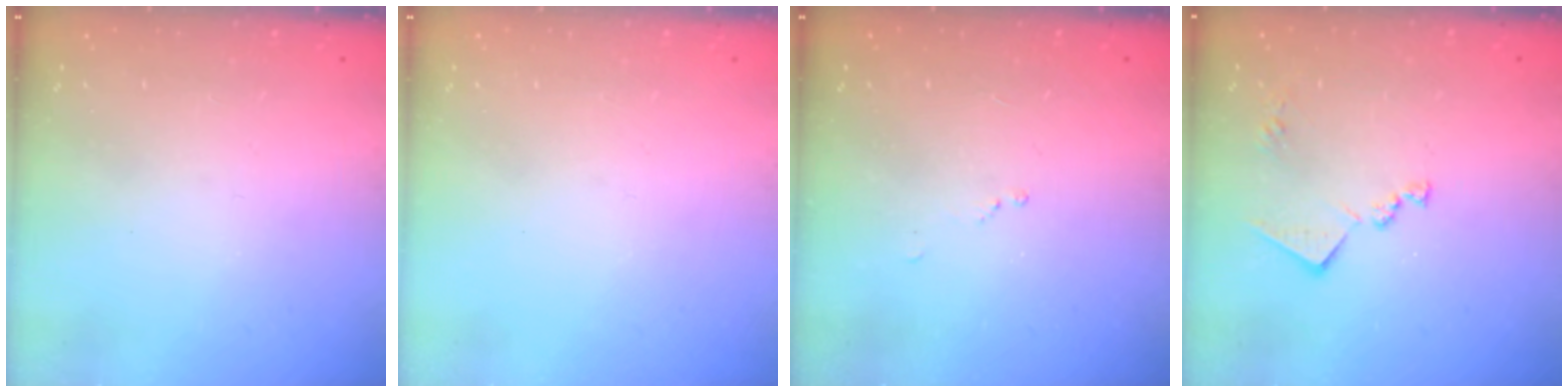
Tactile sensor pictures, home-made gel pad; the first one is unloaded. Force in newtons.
{"total": 0.0}
{"total": 7.6, "press": 7.6, "slide": 0.9}
{"total": 11.6, "press": 11.6, "slide": 0.7}